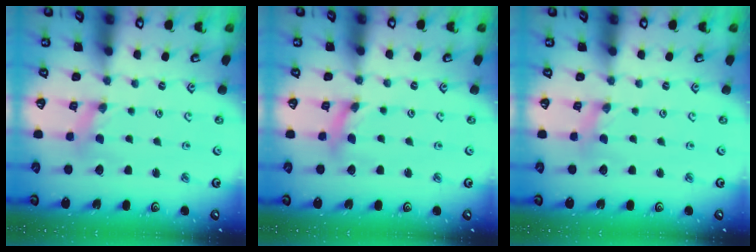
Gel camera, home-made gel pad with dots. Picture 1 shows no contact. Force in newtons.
{"total": 2.7, "press": 2.7, "slide": 0.2}
{"total": 0.0}